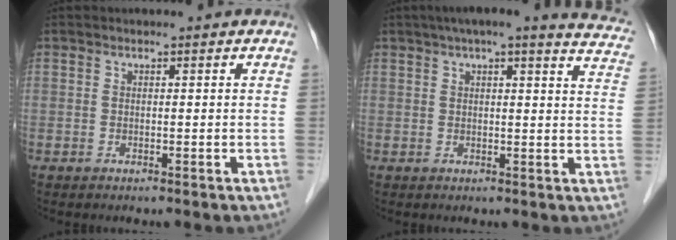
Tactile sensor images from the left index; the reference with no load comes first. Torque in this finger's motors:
{"motor_torque": [-0.19, -1.23, 0.34, 0.06]}